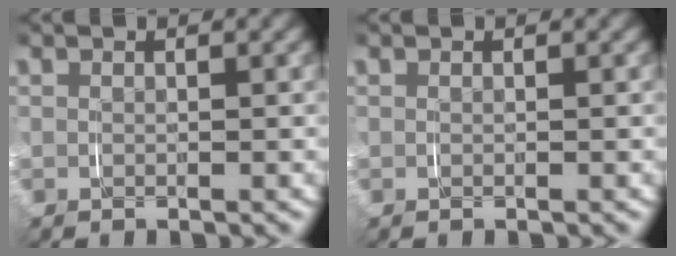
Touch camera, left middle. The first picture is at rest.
{"total": 0.0}